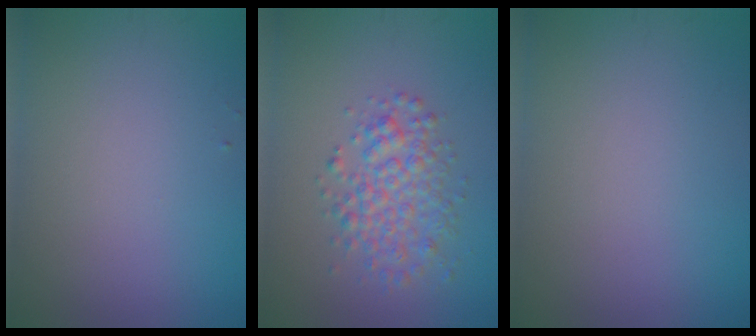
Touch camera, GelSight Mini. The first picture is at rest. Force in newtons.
{"total": 3.6, "press": 3.6, "slide": 0.1}
{"total": 0.0}